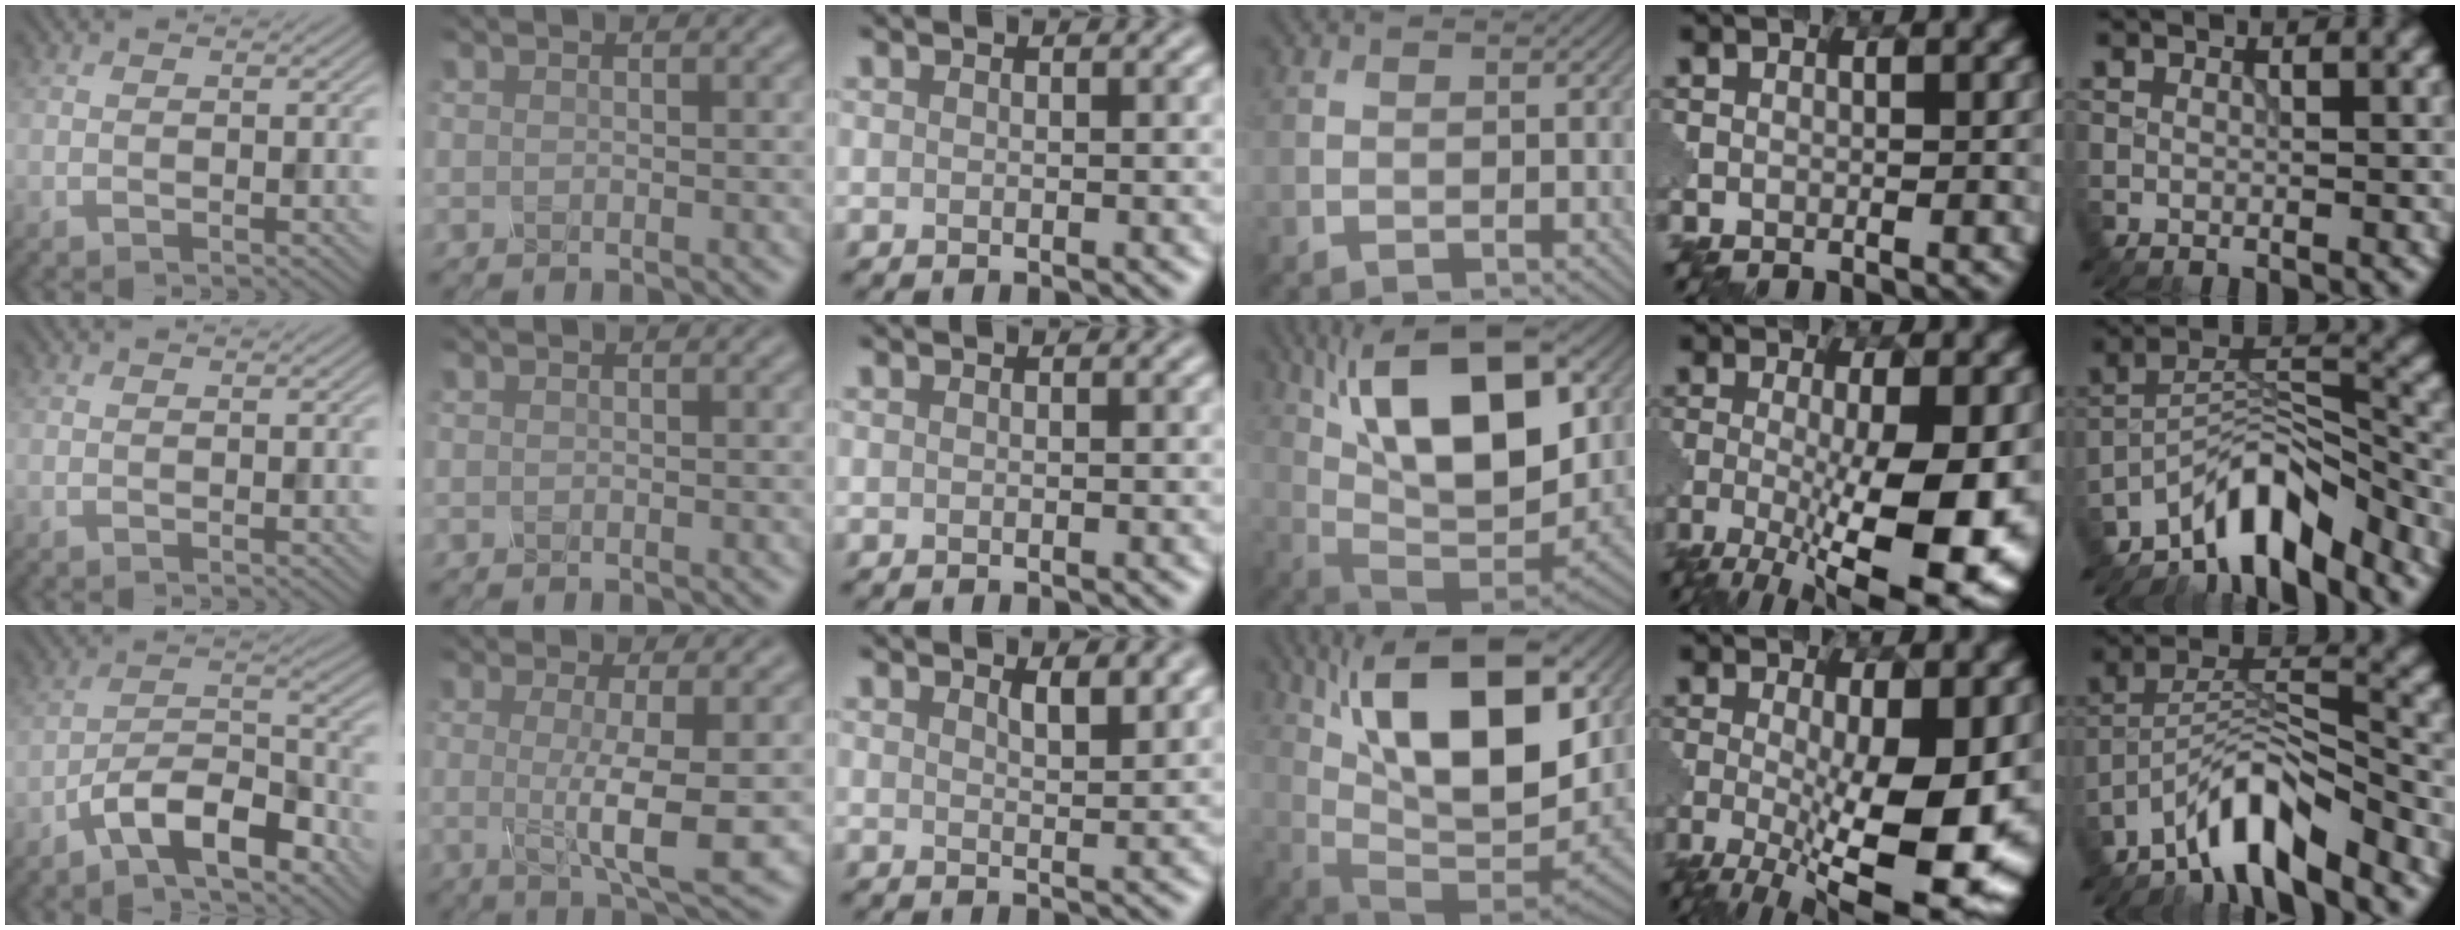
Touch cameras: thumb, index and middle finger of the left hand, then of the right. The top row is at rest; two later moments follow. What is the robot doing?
{"motion": "disassemble", "object": "glue stick"}